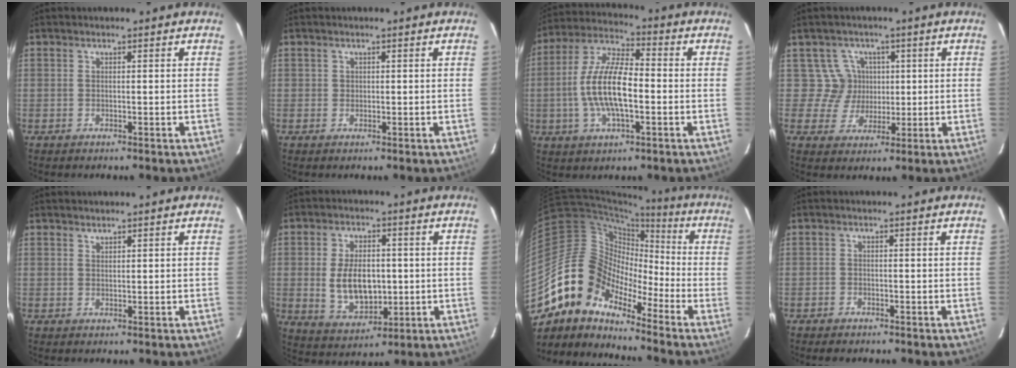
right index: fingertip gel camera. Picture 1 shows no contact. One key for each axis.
{"total": 0.8, "fx": 0.1, "fy": 0.8, "fz": 0.0, "tx": 0.003, "ty": 0.003, "tz": 0.002}
{"total": 13.3, "fx": -2.1, "fy": 4.9, "fz": 12.2, "tx": -0.250, "ty": 0.006, "tz": -0.043}
{"total": 5.5, "fx": 1.0, "fy": 5.4, "fz": 0.0, "tx": 0.001, "ty": 0.010, "tz": 0.015}
{"total": 0.7, "fx": 0.7, "fy": 0.2, "fz": 0.1, "tx": -0.001, "ty": 0.001, "tz": 0.014}
{"total": 10.5, "fx": -0.3, "fy": 6.4, "fz": 8.3, "tx": -0.165, "ty": -0.002, "tz": 0.009}
{"total": 13.9, "fx": -10.5, "fy": 7.3, "fz": 5.6, "tx": -0.095, "ty": 0.021, "tz": -0.221}
{"total": 2.1, "fx": -1.8, "fy": 0.8, "fz": 0.6, "tx": -0.024, "ty": -0.002, "tz": -0.032}